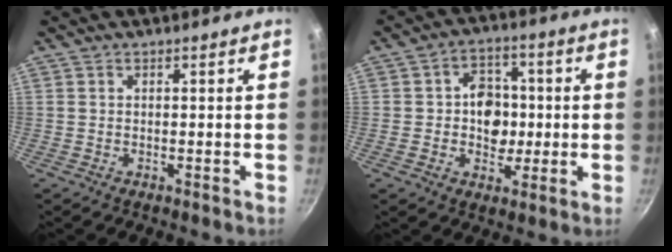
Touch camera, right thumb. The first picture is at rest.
{"total": 9.3, "force": [-0.1, 7.6, 5.4], "torque": [-0.034, 0.005, -0.007]}